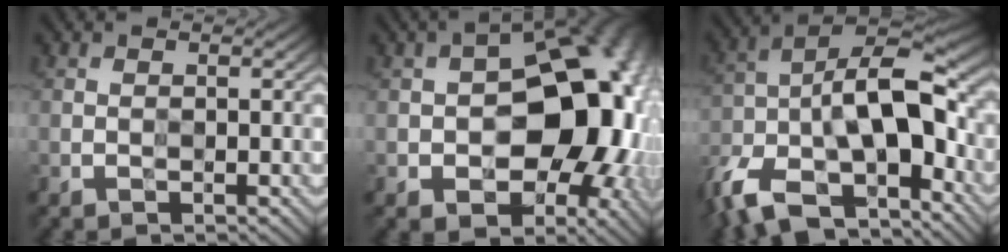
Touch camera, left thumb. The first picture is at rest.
{"total": 17.5, "force": [-2.0, 10.9, 13.6], "torque": [-0.158, -0.013, -0.030]}
{"total": 16.9, "force": [-9.2, 7.4, 12.1], "torque": [-0.250, -0.023, -0.166]}